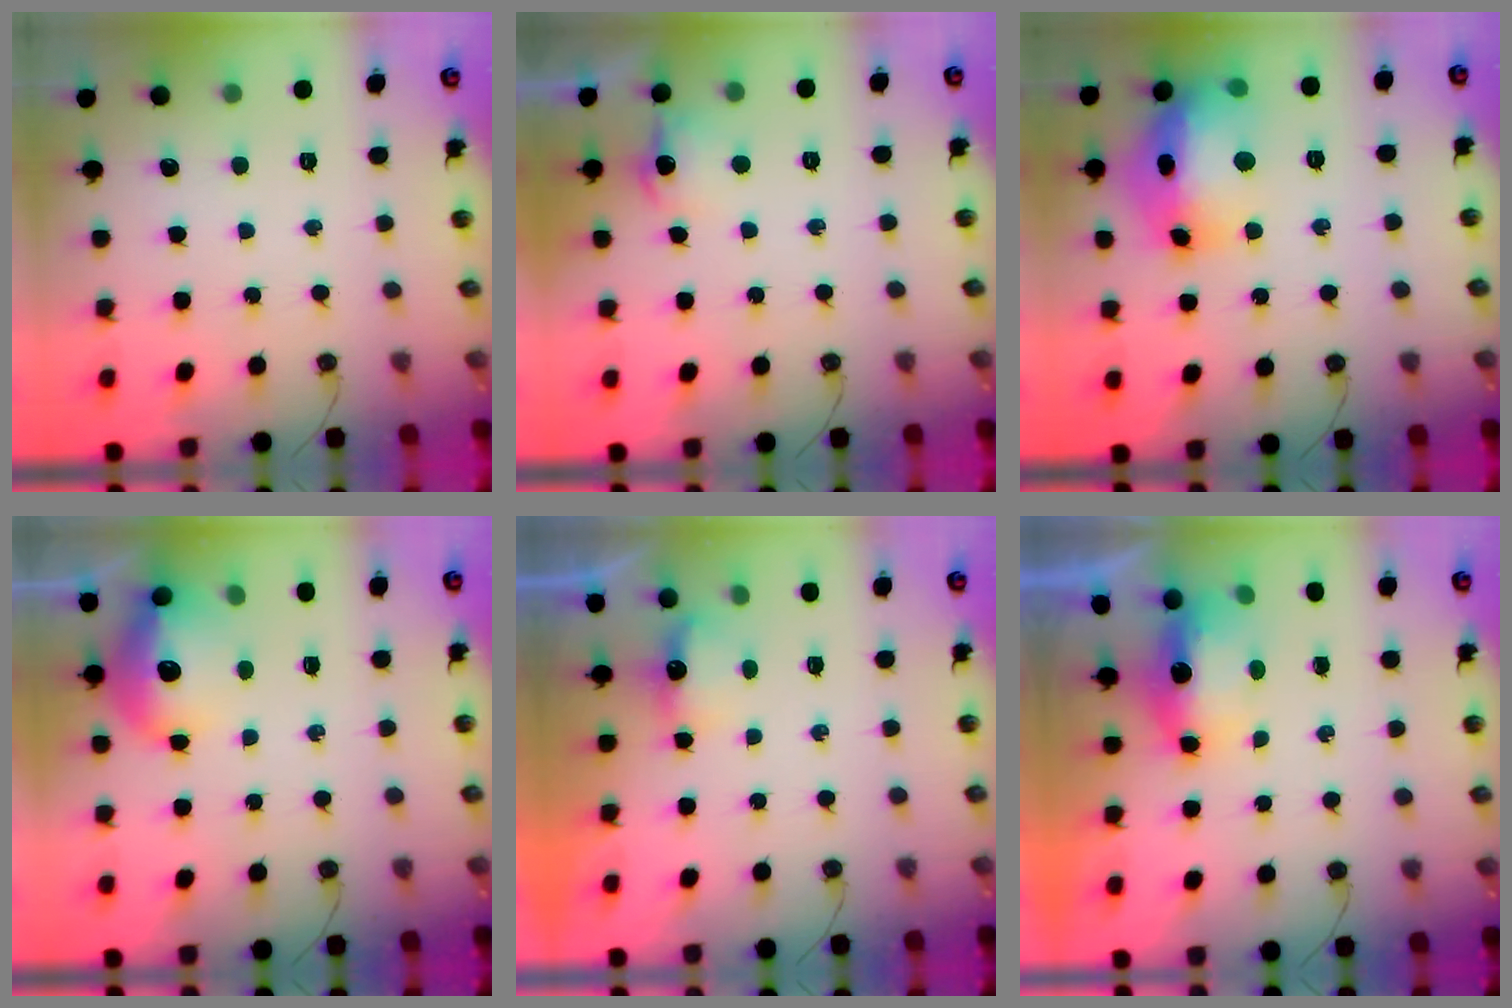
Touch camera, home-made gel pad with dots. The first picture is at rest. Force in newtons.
{"total": 8.4, "press": 8.3, "slide": 0.8}
{"total": 19.2, "press": 19.0, "slide": 2.5}
{"total": 14.1, "press": 14.0, "slide": 1.1}
{"total": 4.6, "press": 4.5, "slide": 0.8}
{"total": 15.8, "press": 9.3, "slide": 12.8}